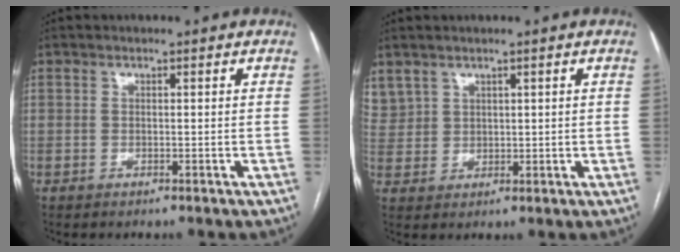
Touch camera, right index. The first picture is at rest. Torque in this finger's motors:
{"motor_torque": [-0.37, 0.19, -0.05, 0.00]}